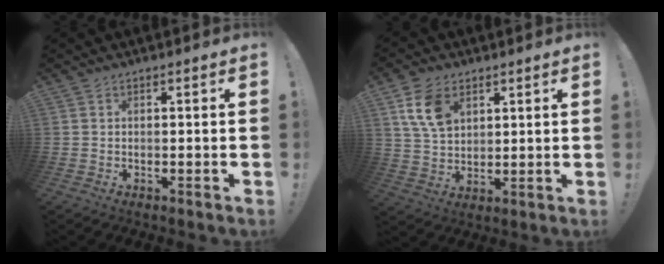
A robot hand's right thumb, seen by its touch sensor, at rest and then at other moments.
{"total": 11.1, "force": [5.1, 7.4, 6.5], "torque": [-0.119, -0.005, 0.099]}